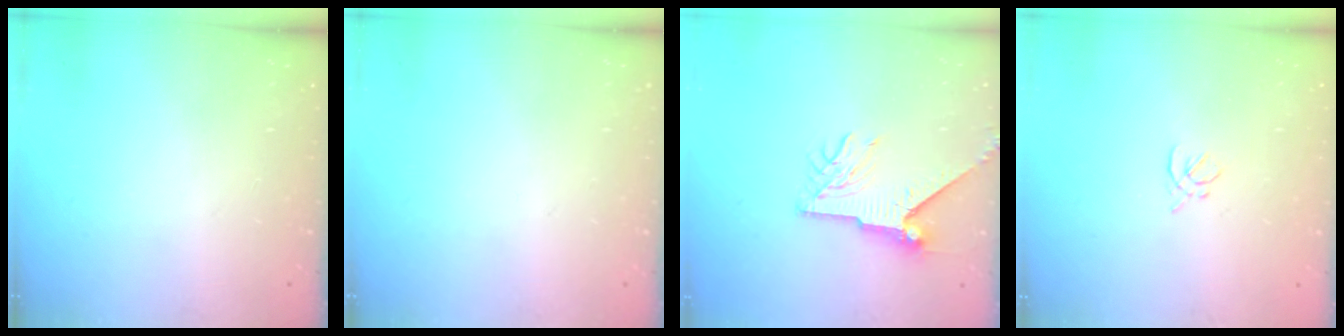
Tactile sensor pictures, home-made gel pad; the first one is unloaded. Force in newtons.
{"total": 0.0}
{"total": 9.7, "press": 9.7, "slide": 0.3}
{"total": 2.1, "press": 2.0, "slide": 0.7}